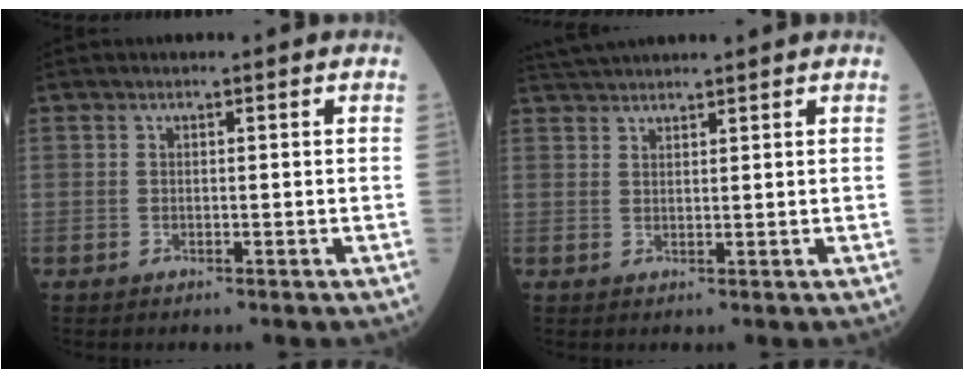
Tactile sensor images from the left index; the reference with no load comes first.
{"total": 3.9, "force": [3.7, -0.2, 1.1], "torque": [-0.025, 0.032, 0.073]}